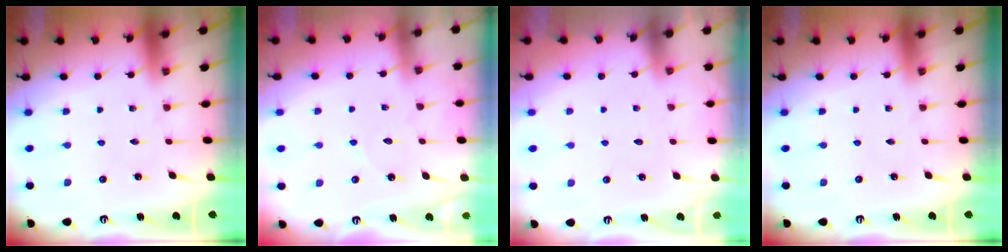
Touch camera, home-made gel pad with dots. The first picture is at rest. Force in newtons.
{"total": 4.0, "press": 3.9, "slide": 0.4}
{"total": 1.0, "press": 1.0, "slide": 0.0}
{"total": 0.0}